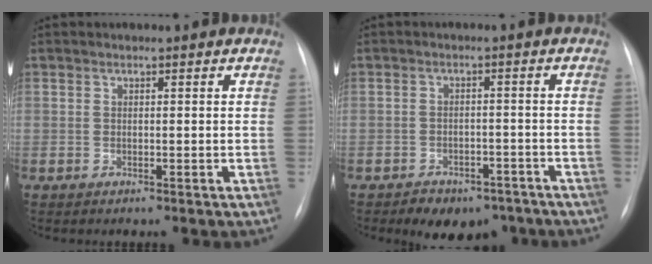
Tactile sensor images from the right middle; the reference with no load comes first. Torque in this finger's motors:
{"motor_torque": [0.36, -0.36, 0.12, 0.03]}